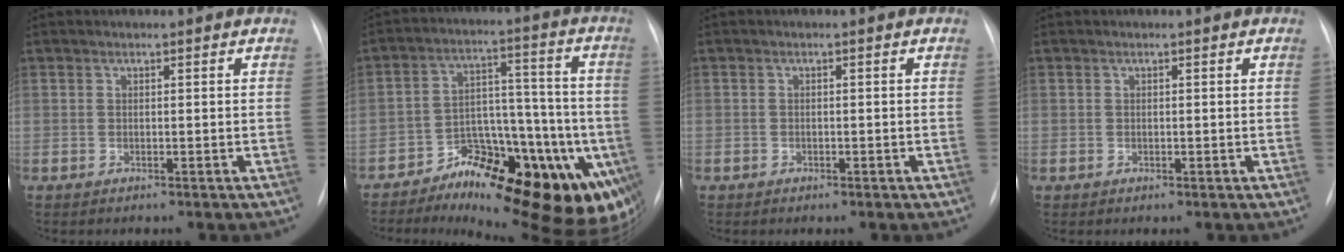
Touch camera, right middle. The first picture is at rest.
{"total": 20.0, "force": [-10.1, 8.1, 15.3], "torque": [-0.134, 0.055, -0.135]}
{"total": 0.7, "force": [-0.4, 0.6, 0.1], "torque": [-0.007, 0.002, -0.005]}
{"total": 0.0}